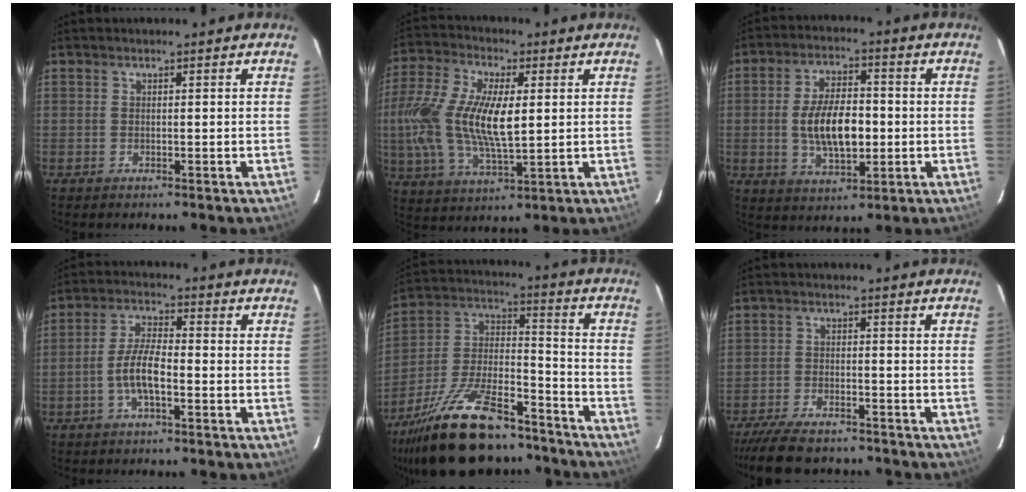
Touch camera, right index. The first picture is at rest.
{"total": 18.2, "force": [1.3, 7.9, 16.3], "torque": [-0.332, 0.001, 0.022]}
{"total": 11.5, "force": [-1.2, 5.6, 10.0], "torque": [-0.189, 0.001, -0.015]}
{"total": 6.8, "force": [-2.4, 2.1, 6.0], "torque": [-0.124, 0.008, -0.046]}
{"total": 26.2, "force": [-19.5, 9.8, 14.5], "torque": [-0.275, 0.007, -0.306]}
{"total": 11.9, "force": [-10.2, 3.7, 4.9], "torque": [-0.116, -0.015, -0.161]}